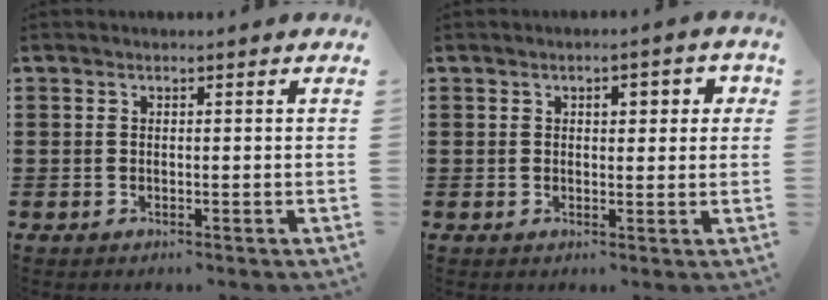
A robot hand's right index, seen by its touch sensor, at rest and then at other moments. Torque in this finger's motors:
{"motor_torque": [0.11, -0.07, 0.22, 0.02]}